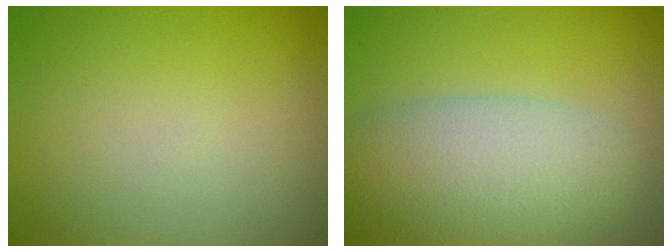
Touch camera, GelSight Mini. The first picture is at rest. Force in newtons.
{"total": 7.6, "press": 7.6, "slide": 0.4}